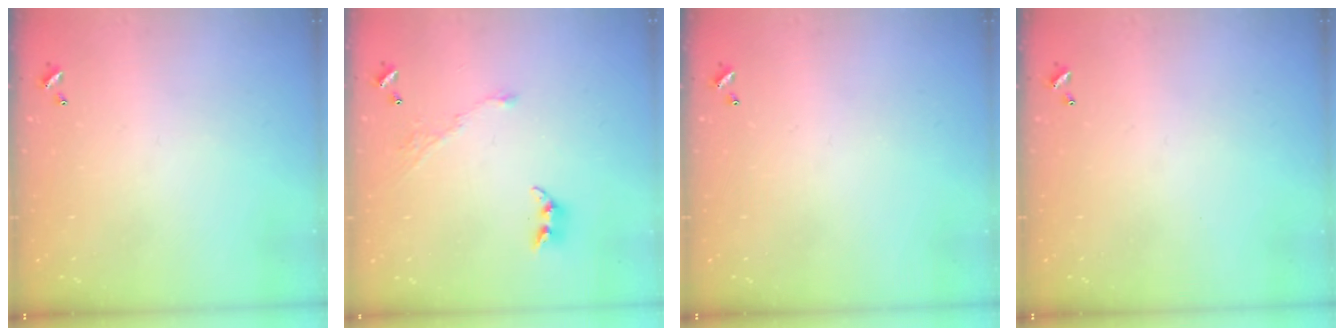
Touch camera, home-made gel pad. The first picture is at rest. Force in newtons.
{"total": 5.4, "press": 5.3, "slide": 0.7}
{"total": 0.0}
{"total": 0.0}